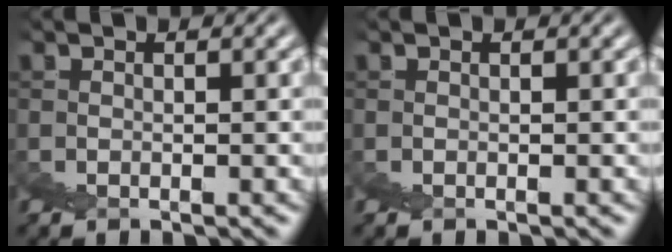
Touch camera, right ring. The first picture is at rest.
{"total": 0.0}